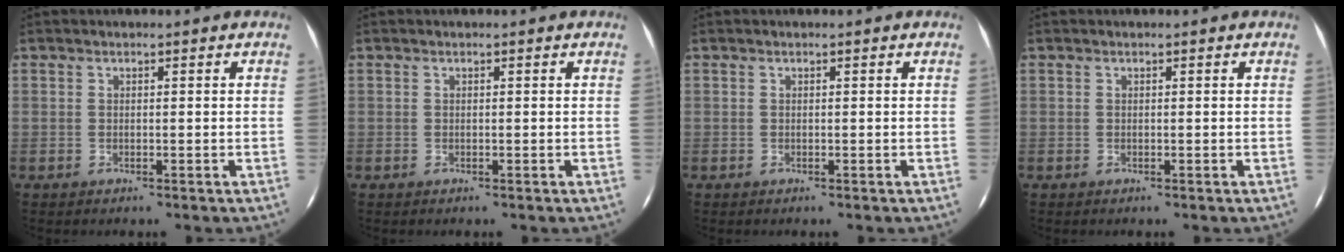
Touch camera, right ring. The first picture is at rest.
{"total": 0.0}
{"total": 0.0}
{"total": 0.0}